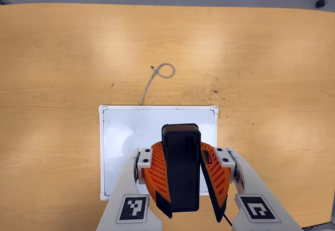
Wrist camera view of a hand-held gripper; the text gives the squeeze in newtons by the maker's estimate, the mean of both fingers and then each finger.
{"total": 9.9, "left": 9.8, "right": 9.9}